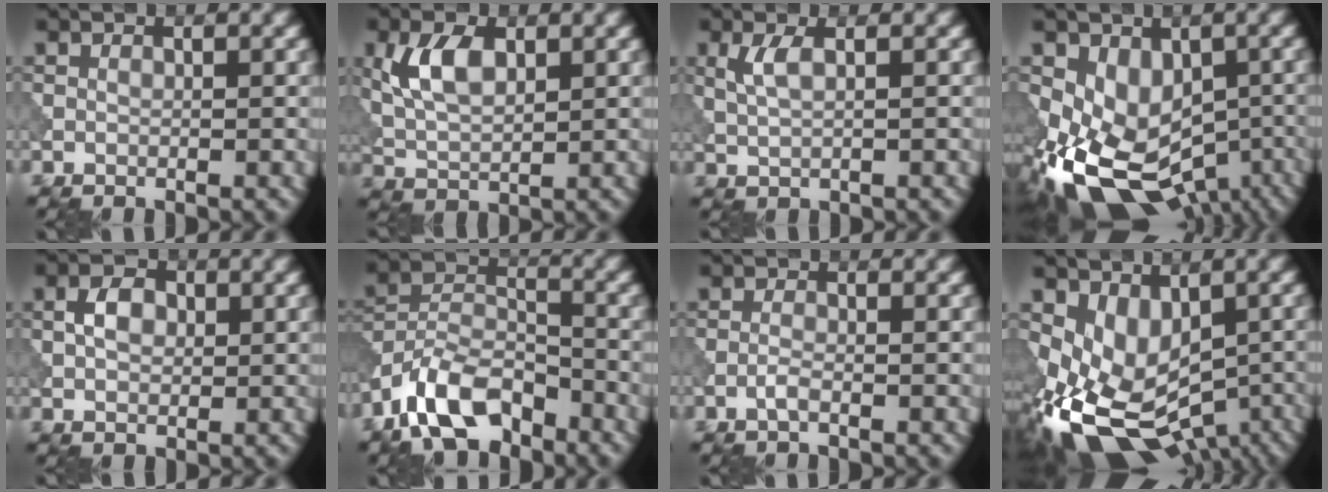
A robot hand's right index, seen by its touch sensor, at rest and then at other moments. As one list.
[{"total": 4.8, "force": [1.3, 2.6, 3.8], "torque": [-0.087, 0.006, 0.028]}, {"total": 2.0, "force": [0.6, 0.5, 1.9], "torque": [-0.044, 0.002, 0.014]}, {"total": 10.9, "force": [-4.0, 7.1, 7.3], "torque": [-0.123, -0.028, -0.048]}, {"total": 2.7, "force": [0.3, 1.8, 1.9], "torque": [-0.039, 0.006, 0.002]}, {"total": 7.6, "force": [-5.4, 3.4, 4.1], "torque": [-0.070, 0.004, -0.114]}, {"total": 1.1, "force": [-0.7, 0.2, 0.9], "torque": [-0.021, 0.003, -0.017]}, {"total": 10.2, "force": [-3.1, 6.4, 7.3], "torque": [-0.124, -0.034, -0.033]}]